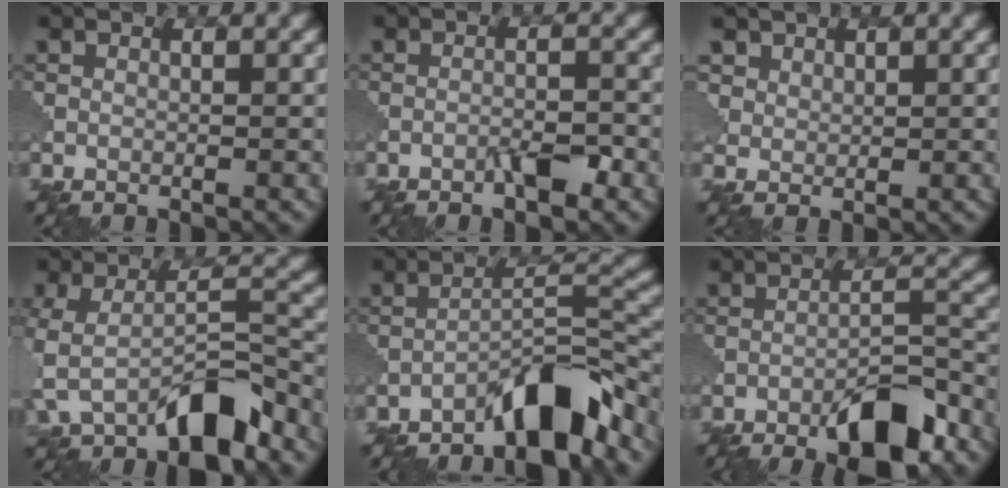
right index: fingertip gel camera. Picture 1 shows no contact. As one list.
[{"total": 2.5, "force": [-1.5, 0.5, 1.9], "torque": [-0.034, 0.005, -0.028]}, {"total": 2.7, "force": [1.8, 1.9, 0.7], "torque": [-0.026, -0.011, 0.049]}, {"total": 7.8, "force": [-3.9, 3.0, 6.1], "torque": [-0.117, -0.004, -0.073]}, {"total": 6.8, "force": [-5.2, 1.1, 4.1], "torque": [-0.057, 0.016, -0.090]}, {"total": 8.4, "force": [-5.7, 2.1, 5.9], "torque": [-0.088, 0.006, -0.091]}]